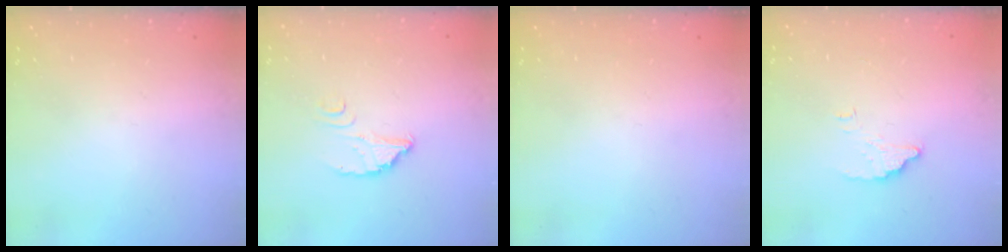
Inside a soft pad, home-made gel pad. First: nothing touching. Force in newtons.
{"total": 3.6, "press": 3.6, "slide": 0.3}
{"total": 0.0}
{"total": 3.5, "press": 3.5, "slide": 0.2}